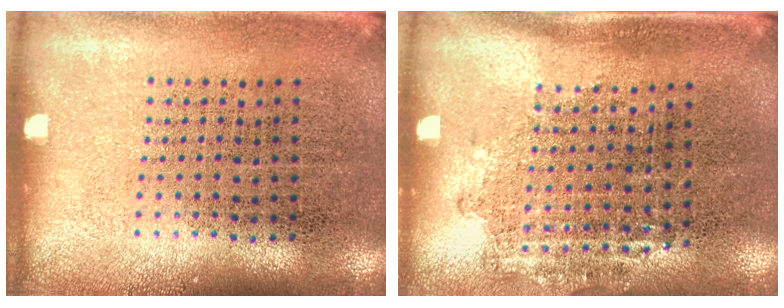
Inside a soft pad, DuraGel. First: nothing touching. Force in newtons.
{"total": 1.2, "press": 0.9, "slide": 0.8}